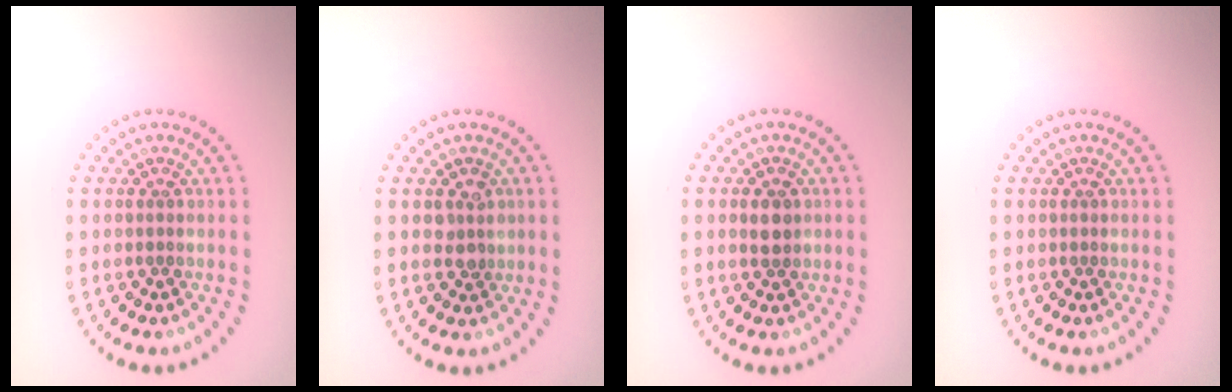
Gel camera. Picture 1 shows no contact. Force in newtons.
{"total": 1.7, "press": 1.7, "slide": 0.4}
{"total": 1.8, "press": 1.8, "slide": 0.4}
{"total": 0.0}